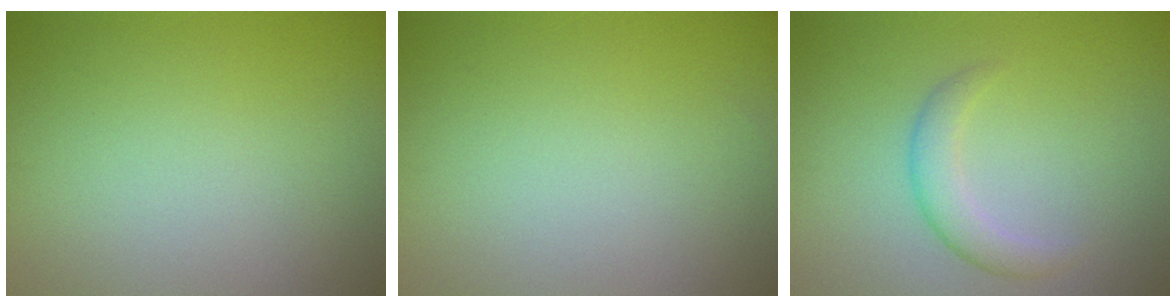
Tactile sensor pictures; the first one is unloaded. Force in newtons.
{"total": 0.0}
{"total": 2.5, "press": 2.5, "slide": 0.0}